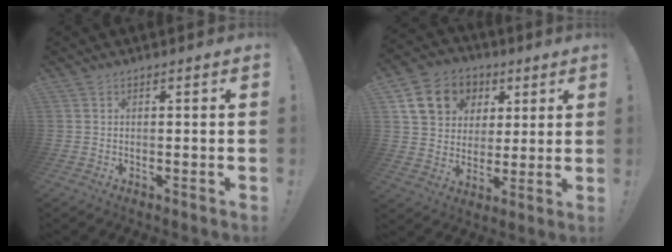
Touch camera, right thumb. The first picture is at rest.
{"total": 14.9, "force": [5.9, 12.2, 6.0], "torque": [-0.082, -0.017, 0.127]}